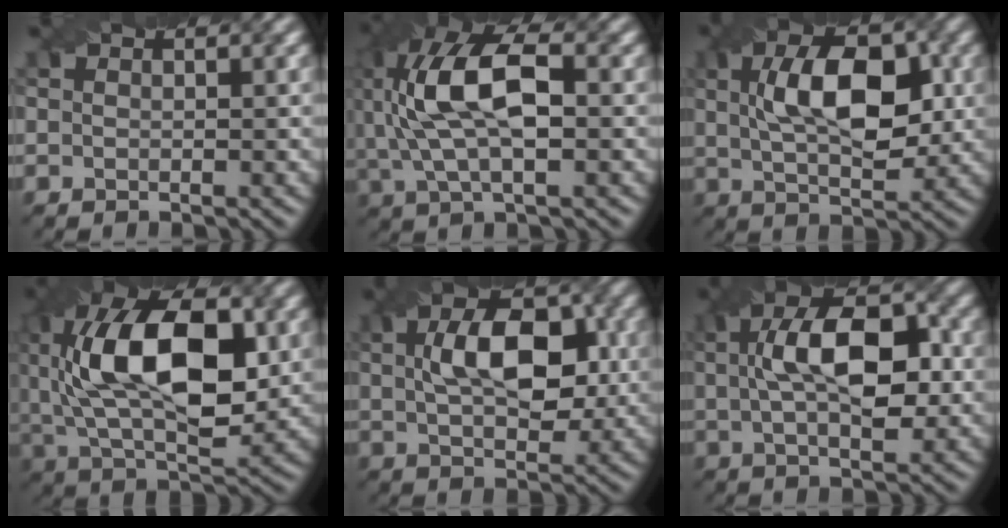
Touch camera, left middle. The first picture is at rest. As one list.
[{"total": 9.6, "force": [0.5, 4.4, 8.5], "torque": [-0.177, 0.025, 0.013]}, {"total": 8.3, "force": [1.1, 4.1, 7.2], "torque": [-0.120, 0.018, 0.024]}, {"total": 12.8, "force": [1.1, 6.5, 10.9], "torque": [-0.189, 0.019, 0.025]}, {"total": 7.4, "force": [0.9, 4.1, 6.2], "torque": [-0.104, 0.018, 0.022]}, {"total": 8.3, "force": [0.5, 3.9, 7.4], "torque": [-0.127, 0.024, 0.010]}]